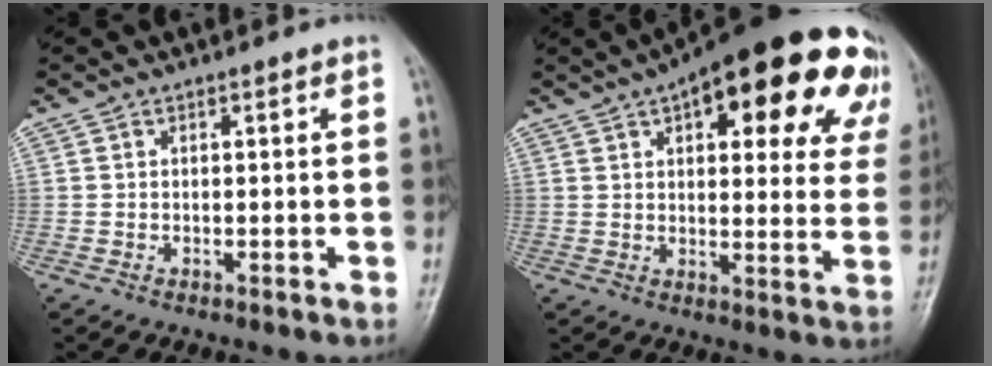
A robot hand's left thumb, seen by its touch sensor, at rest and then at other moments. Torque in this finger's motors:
{"motor_torque": [0.78, 0.73, 1.84, -0.93, 0.29]}